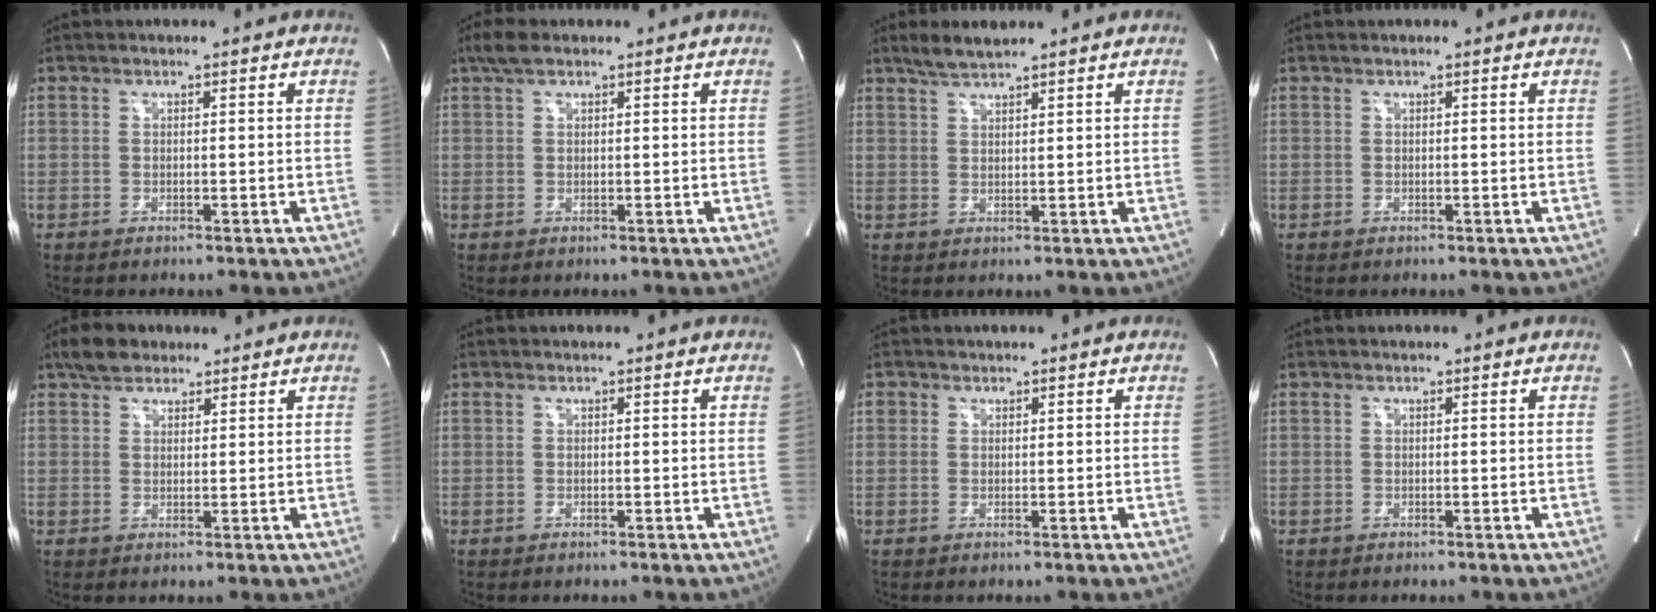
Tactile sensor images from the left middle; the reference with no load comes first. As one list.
[{"total": 2.9, "force": [2.0, 1.0, 1.8], "torque": [-0.043, 0.021, 0.040]}, {"total": 3.6, "force": [3.1, 0.3, 1.7], "torque": [-0.041, 0.009, 0.062]}, {"total": 0.0}, {"total": 4.5, "force": [3.4, 2.4, 1.6], "torque": [-0.035, 0.020, 0.061]}, {"total": 0.0}, {"total": 0.8, "force": [0.4, 0.7, 0.0], "torque": [0.008, 0.002, 0.004]}, {"total": 0.0}]